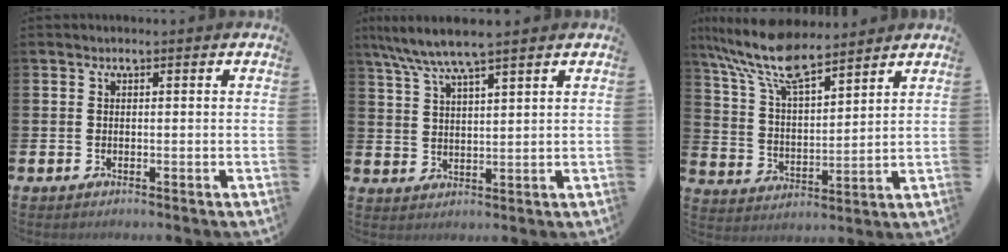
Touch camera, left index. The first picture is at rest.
{"total": 6.0, "force": [5.3, 0.2, 2.8], "torque": [-0.069, -0.020, 0.094]}
{"total": 10.5, "force": [8.9, 2.5, 4.9], "torque": [-0.132, -0.037, 0.161]}